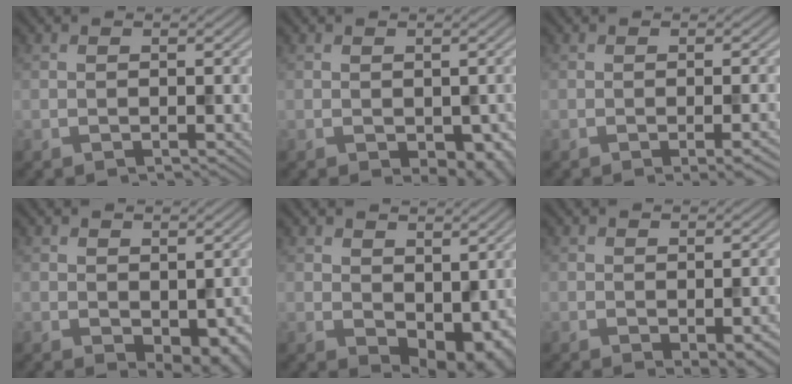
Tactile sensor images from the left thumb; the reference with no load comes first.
{"total": 4.4, "force": [-1.7, 2.5, 3.1], "torque": [-0.041, -0.022, -0.009]}
{"total": 3.2, "force": [-1.2, 0.8, 2.9], "torque": [-0.032, 0.004, -0.017]}
{"total": 4.4, "force": [-1.2, 2.6, 3.4], "torque": [-0.045, -0.017, -0.004]}
{"total": 7.1, "force": [0.5, 4.7, 5.4], "torque": [-0.074, -0.024, 0.023]}
{"total": 4.1, "force": [-1.6, 1.6, 3.4], "torque": [-0.046, -0.013, -0.011]}